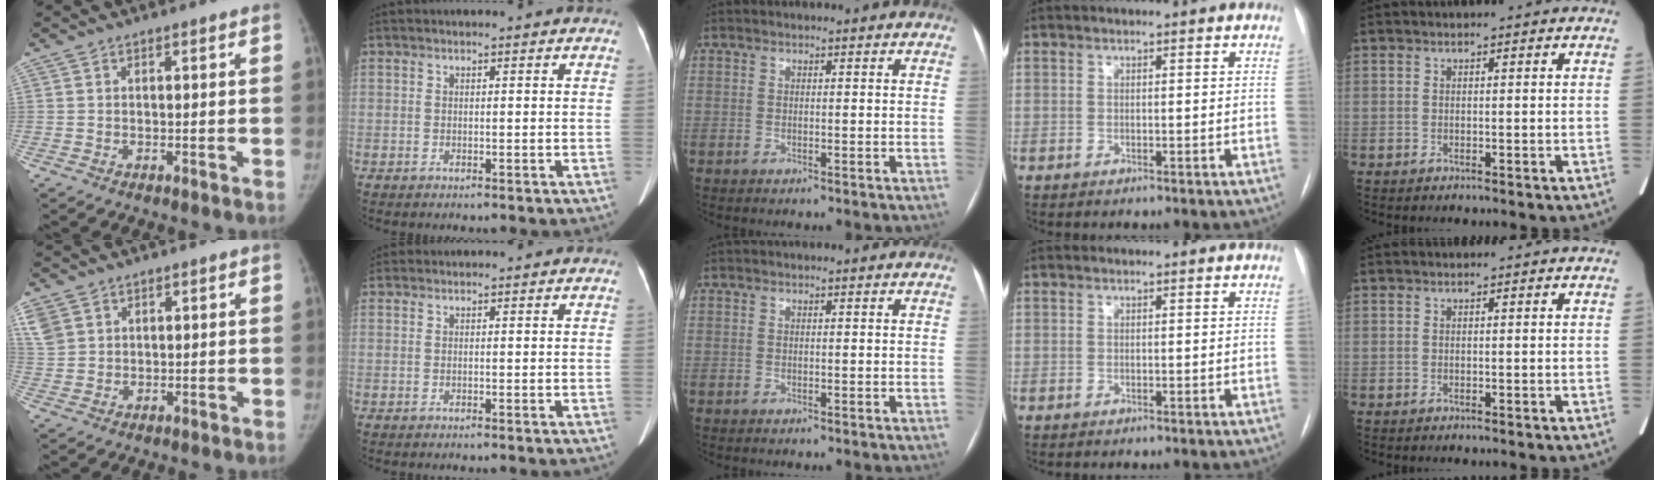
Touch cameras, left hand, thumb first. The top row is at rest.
{"thumb": {"total": 7.1, "force": [3.5, 5.4, 3.0], "torque": [-0.081, 0.007, 0.081]}, "index": {"total": 1.9, "force": [1.9, 0.3, 0.2], "torque": [-0.012, 0.020, 0.038]}}